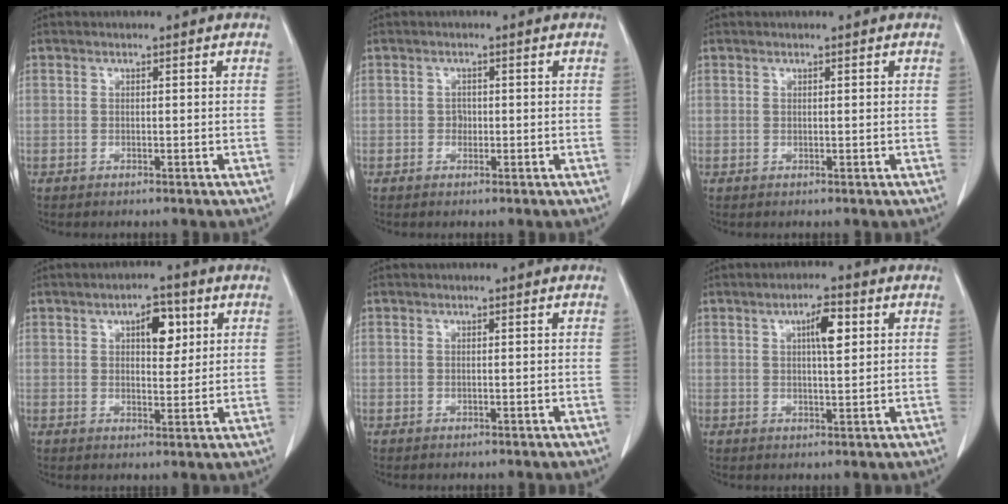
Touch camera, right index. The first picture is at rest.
{"total": 1.1, "force": [-0.2, 0.9, 0.5], "torque": [-0.002, 0.005, -0.005]}
{"total": 0.0}
{"total": 5.4, "force": [2.0, 2.5, 4.3], "torque": [-0.063, 0.007, 0.031]}
{"total": 0.0}
{"total": 4.7, "force": [1.6, 1.0, 4.3], "torque": [-0.073, 0.005, 0.027]}